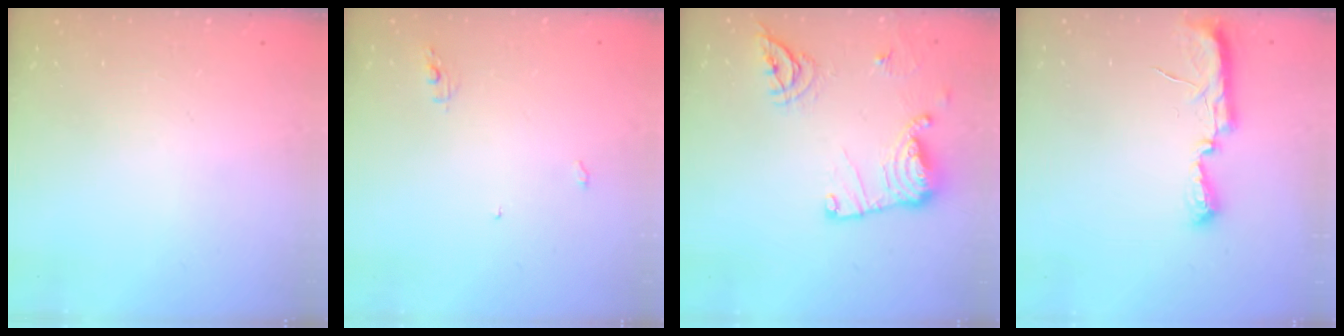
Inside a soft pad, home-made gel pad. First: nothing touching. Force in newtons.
{"total": 3.4, "press": 3.4, "slide": 0.0}
{"total": 14.9, "press": 14.9, "slide": 0.4}
{"total": 7.2, "press": 7.2, "slide": 0.7}